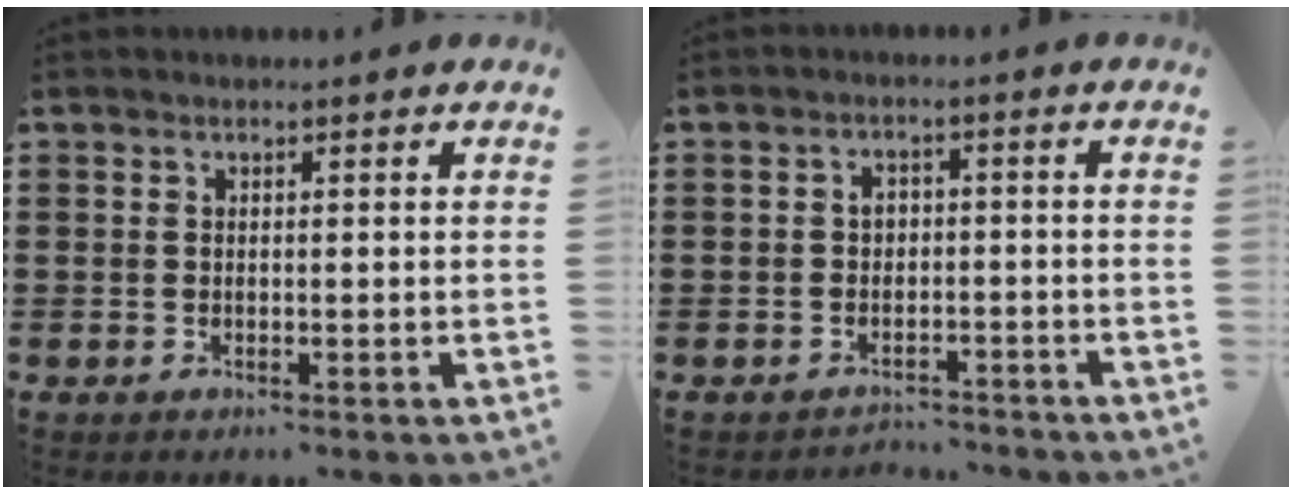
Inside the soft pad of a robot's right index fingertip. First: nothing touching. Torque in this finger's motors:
{"motor_torque": [-0.53, 0.44, -0.01, -0.03]}